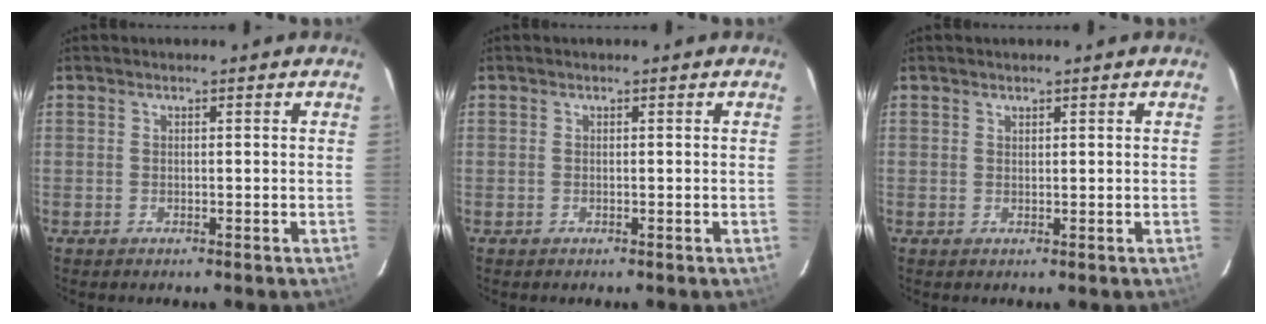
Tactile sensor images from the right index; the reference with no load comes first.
{"total": 0.0}
{"total": 0.6, "force": [0.5, 0.2, 0.0], "torque": [0.000, 0.001, 0.010]}